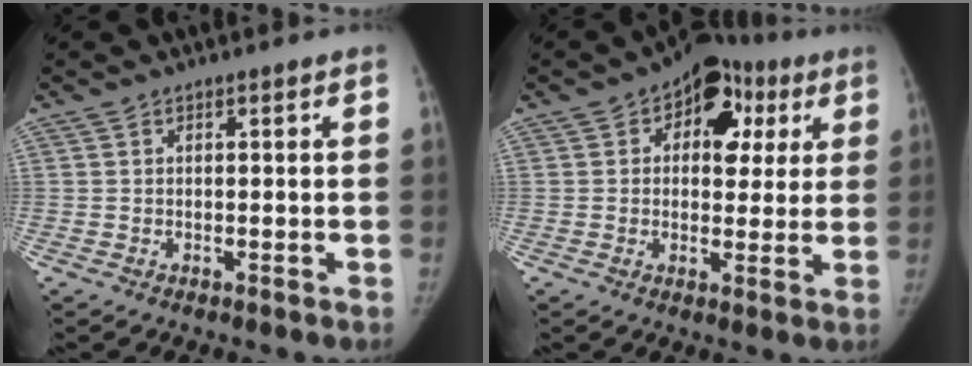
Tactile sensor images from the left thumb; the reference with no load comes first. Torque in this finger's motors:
{"motor_torque": [1.15, 1.06, 0.86, -0.41, 0.26]}